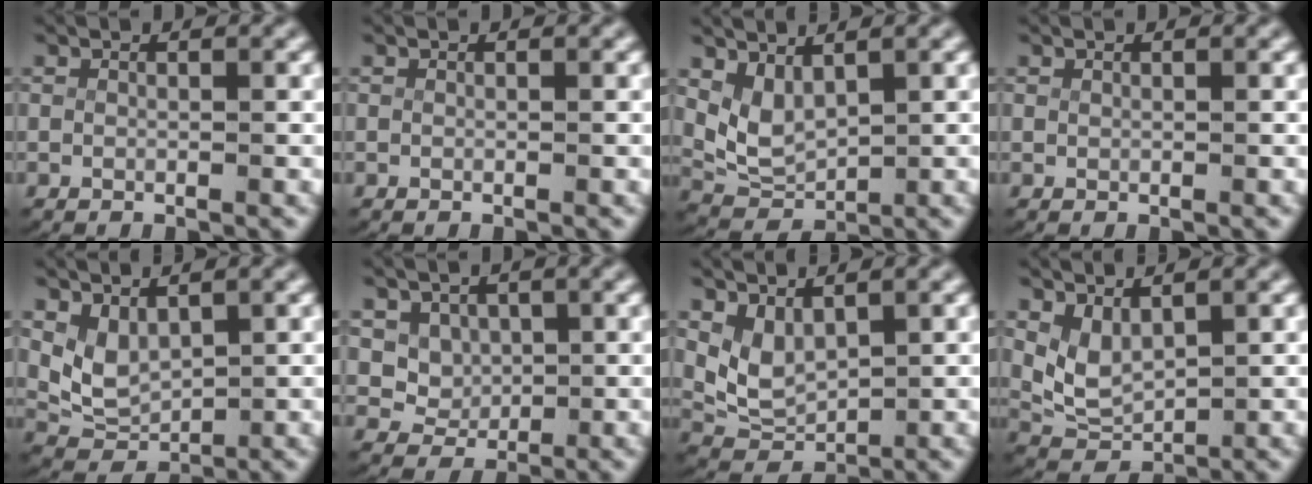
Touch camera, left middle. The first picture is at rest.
{"total": 0.0}
{"total": 6.2, "force": [1.0, 5.2, 3.2], "torque": [-0.090, -0.020, 0.023]}
{"total": 0.0}
{"total": 5.8, "force": [0.9, 4.9, 2.9], "torque": [-0.081, -0.021, 0.022]}
{"total": 4.7, "force": [0.6, 4.4, 1.5], "torque": [-0.054, -0.022, 0.019]}
{"total": 6.2, "force": [1.0, 5.2, 3.2], "torque": [-0.087, -0.020, 0.023]}
{"total": 5.5, "force": [1.0, 4.5, 2.9], "torque": [-0.084, -0.019, 0.024]}